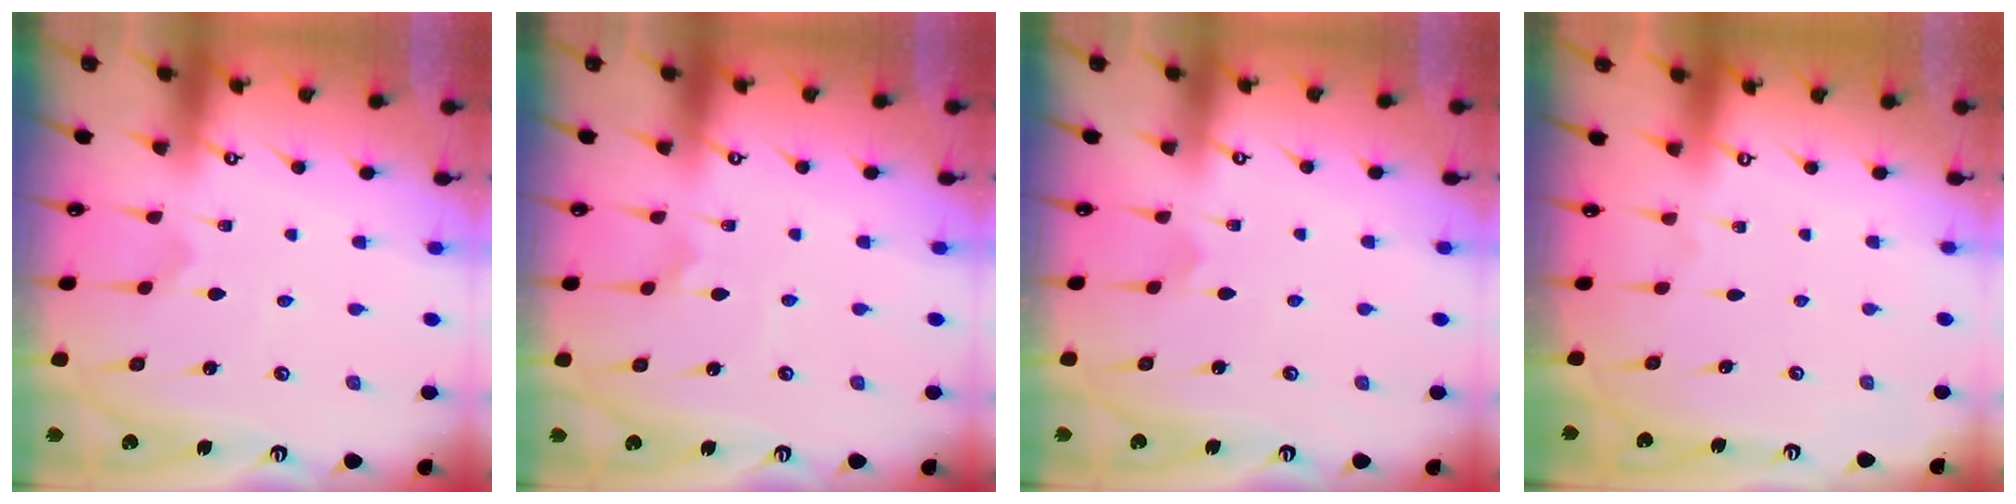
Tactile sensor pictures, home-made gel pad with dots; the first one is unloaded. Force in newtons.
{"total": 3.0, "press": 3.0, "slide": 0.2}
{"total": 1.9, "press": 1.9, "slide": 0.1}
{"total": 0.0}